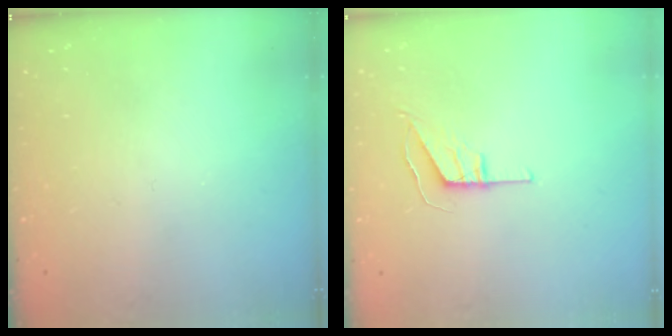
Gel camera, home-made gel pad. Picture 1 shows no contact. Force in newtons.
{"total": 5.5, "press": 5.5, "slide": 0.4}